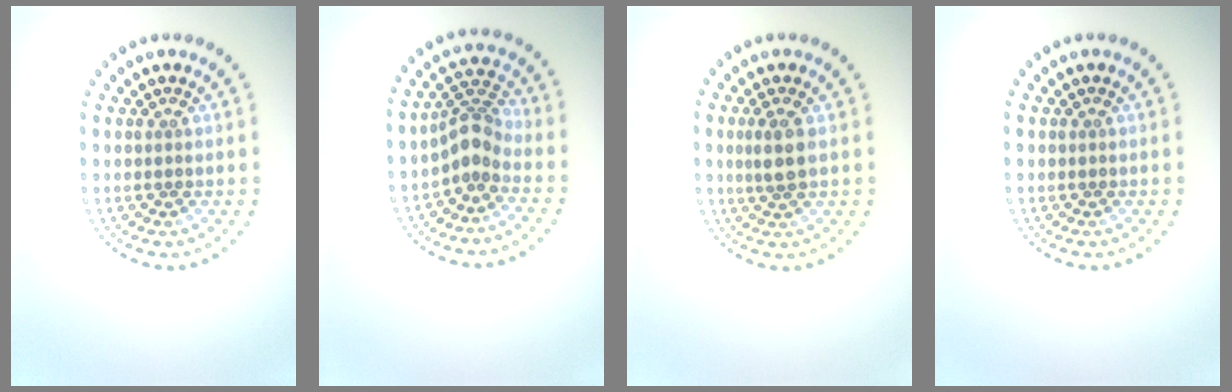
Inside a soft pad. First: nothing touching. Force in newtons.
{"total": 2.9, "press": 2.1, "slide": 2.1}
{"total": 2.2, "press": 2.0, "slide": 0.9}
{"total": 0.0}